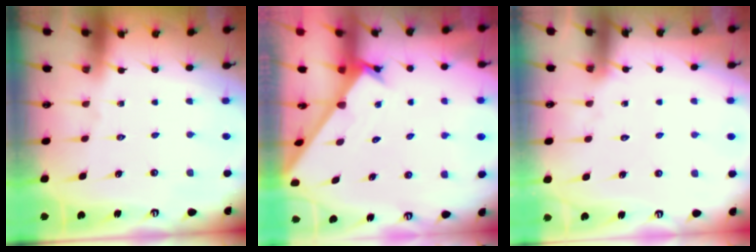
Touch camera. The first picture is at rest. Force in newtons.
{"total": 1.8, "press": 1.8, "slide": 0.1}
{"total": 2.0, "press": 2.0, "slide": 0.0}